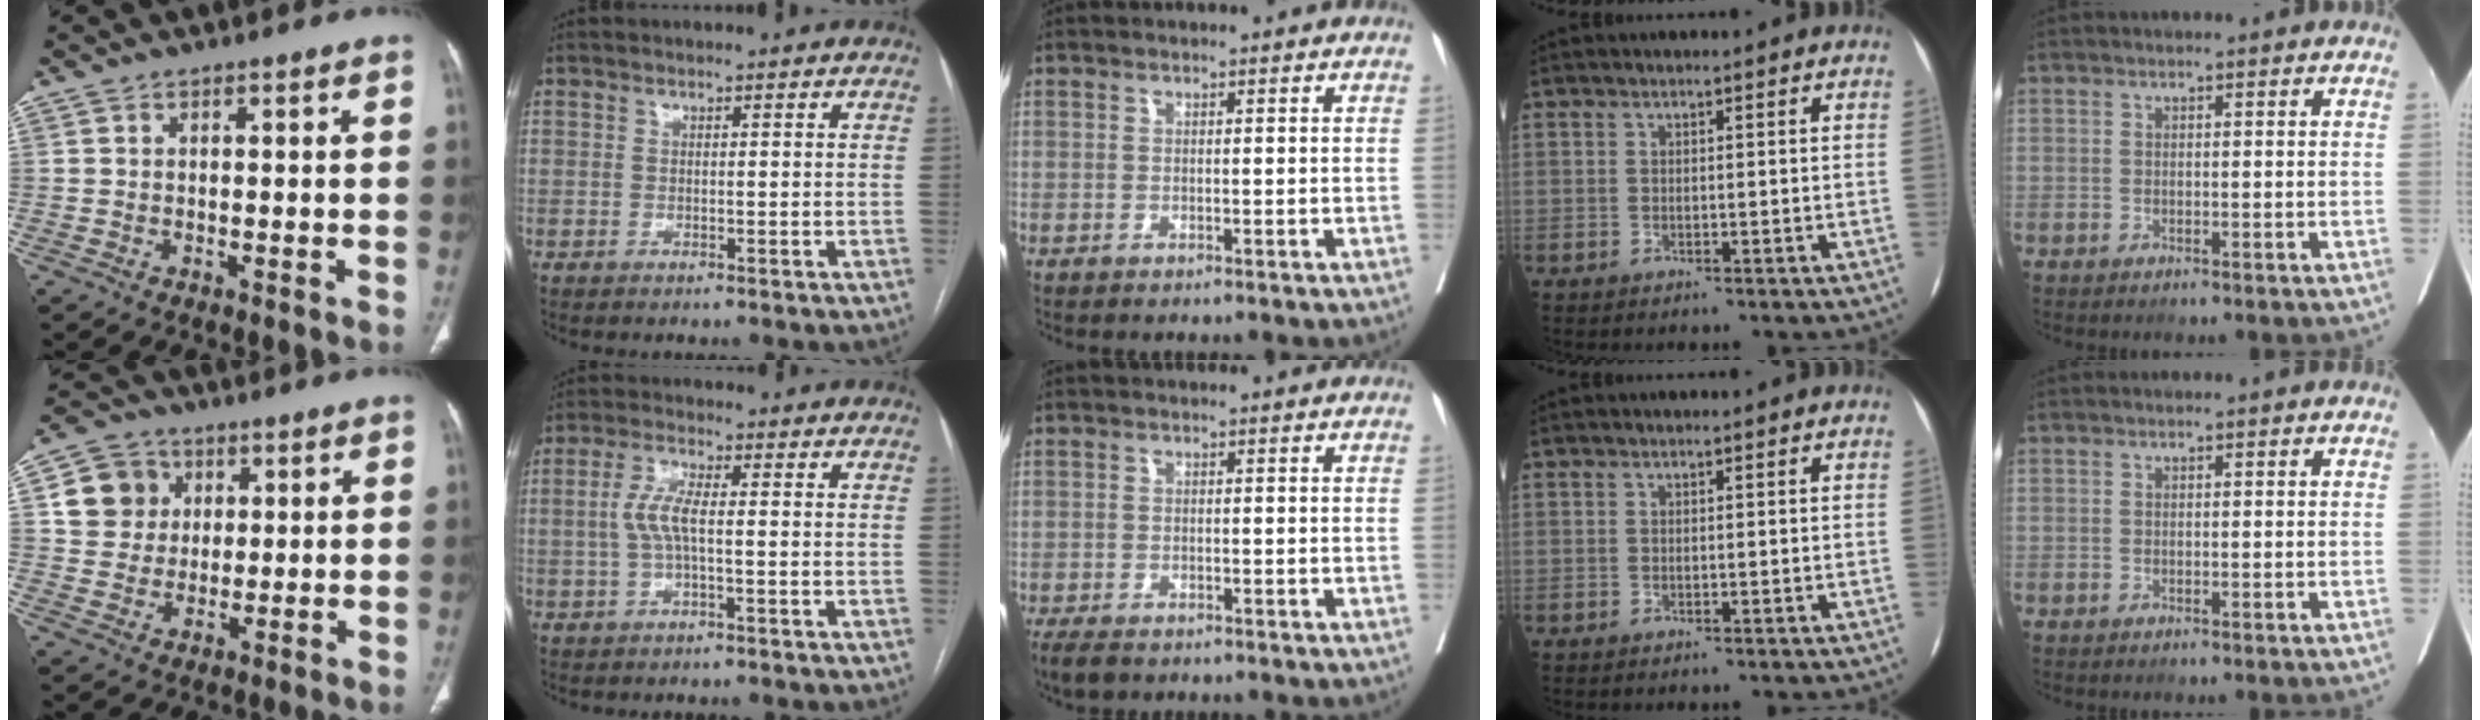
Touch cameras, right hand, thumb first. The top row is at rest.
{"thumb": {"total": 8.8, "force": [2.4, 8.0, 2.5], "torque": [-0.018, 0.001, 0.040]}, "index": {"total": 4.5, "force": [-0.2, 0.9, 4.4], "torque": [-0.102, 0.009, -0.004]}, "middle": {"total": 4.1, "force": [-3.2, 1.6, 2.1], "torque": [-0.037, -0.010, -0.053]}}